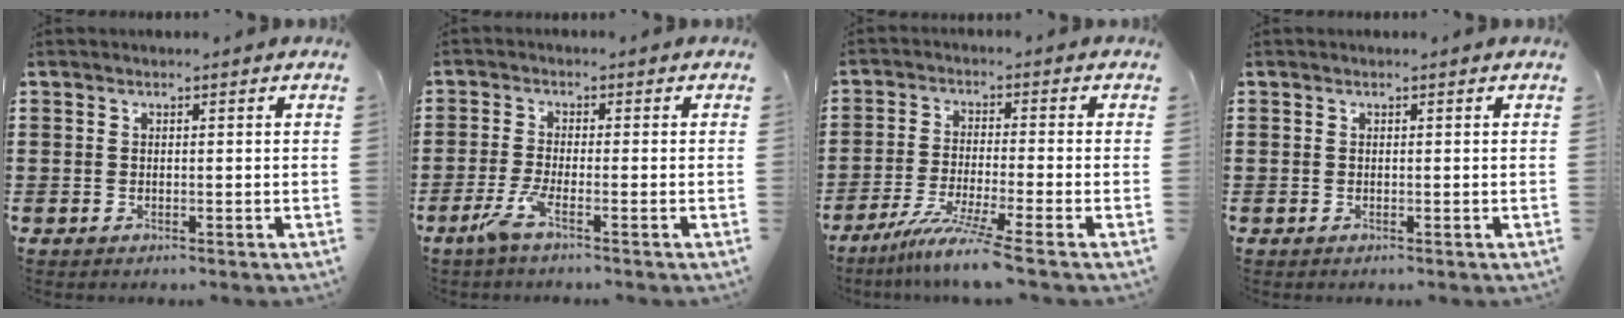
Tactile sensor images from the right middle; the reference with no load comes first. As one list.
[{"total": 3.6, "force": [-2.0, 0.1, 3.0], "torque": [-0.074, -0.013, -0.041]}, {"total": 6.7, "force": [-5.1, -0.7, 4.2], "torque": [-0.088, -0.024, -0.096]}, {"total": 0.0}]